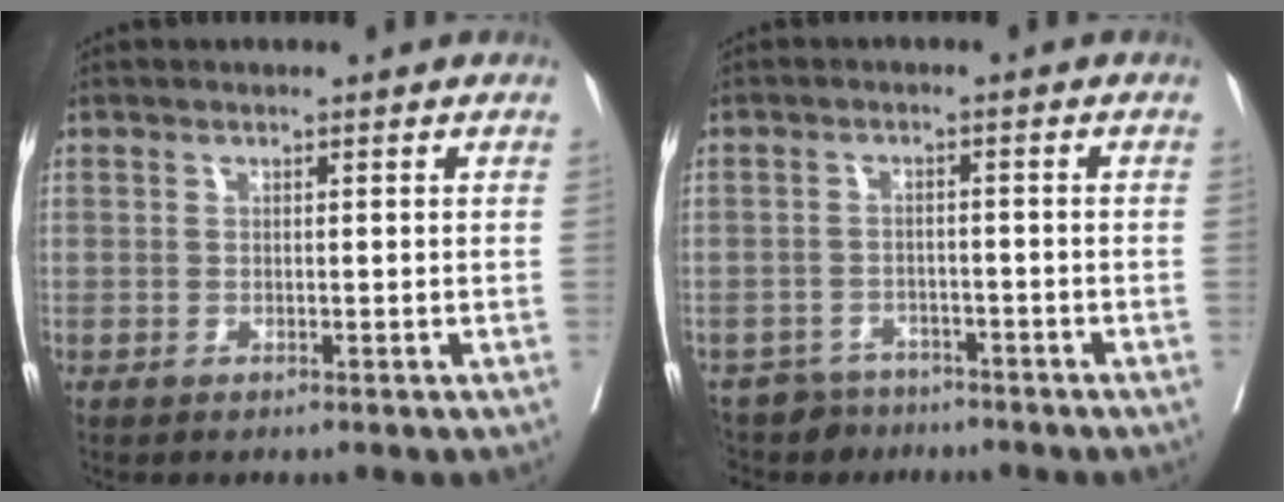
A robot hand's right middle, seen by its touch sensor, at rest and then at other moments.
{"total": 5.6, "force": [-5.0, 2.6, -0.3], "torque": [0.011, 0.003, -0.083]}